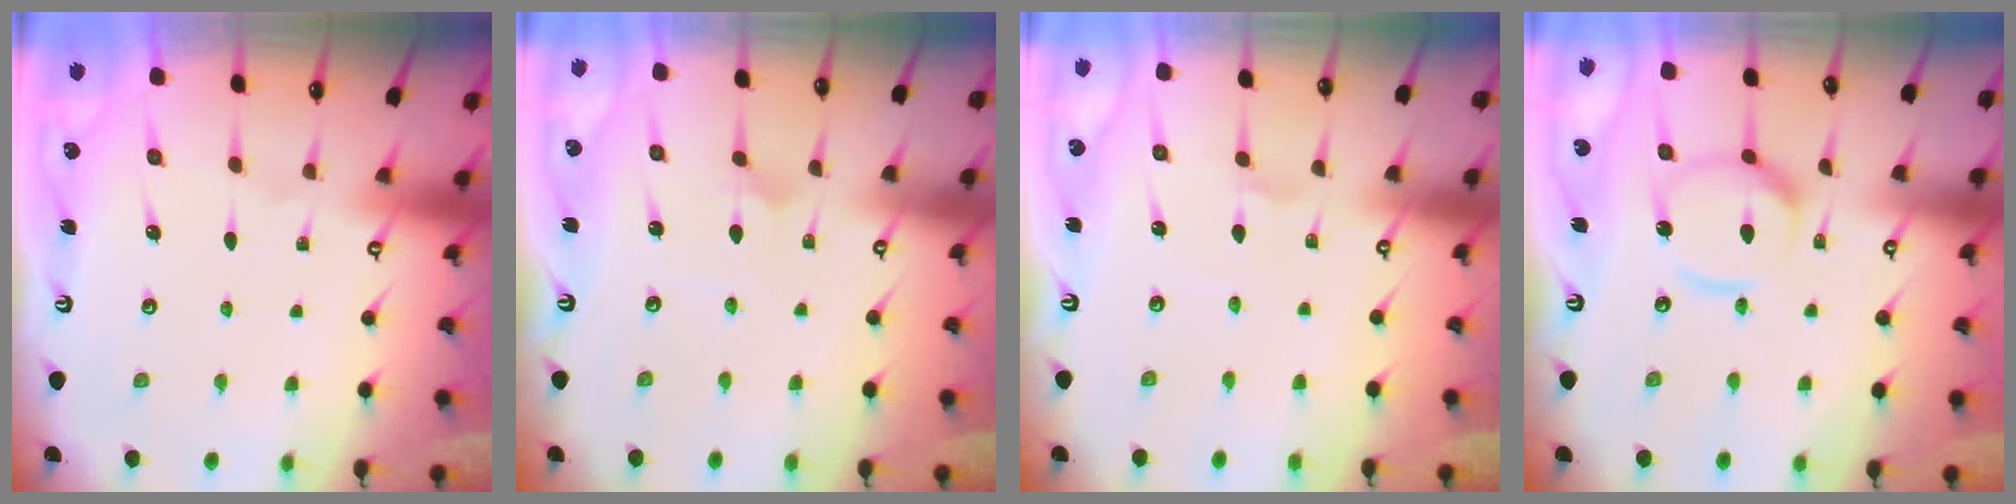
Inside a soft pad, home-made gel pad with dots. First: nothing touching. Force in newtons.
{"total": 4.2, "press": 4.2, "slide": 0.3}
{"total": 0.7, "press": 0.5, "slide": 0.4}
{"total": 13.7, "press": 13.6, "slide": 1.2}